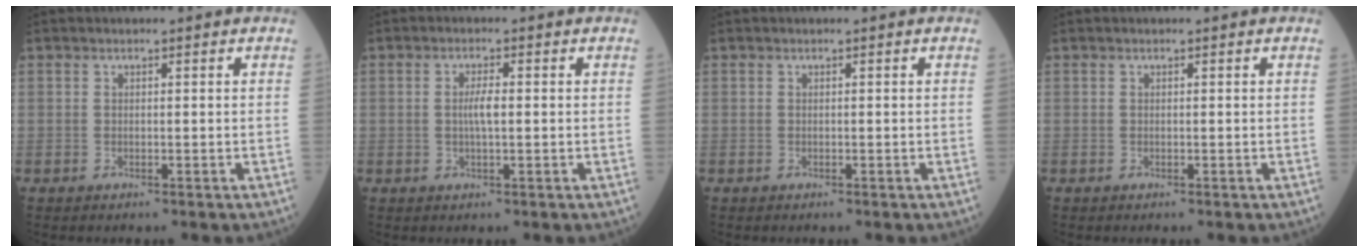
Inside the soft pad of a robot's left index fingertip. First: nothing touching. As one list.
[{"total": 2.6, "force": [-0.6, 0.4, 2.5], "torque": [-0.047, -0.003, -0.014]}, {"total": 0.0}, {"total": 0.0}]